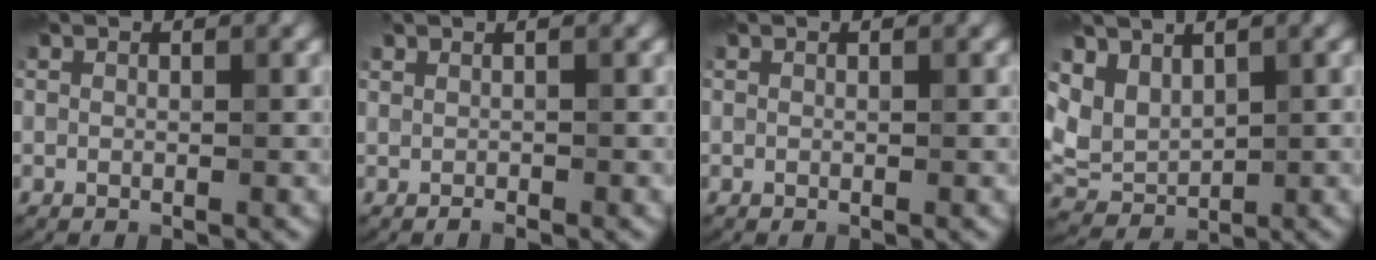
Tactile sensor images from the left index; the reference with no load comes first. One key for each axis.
{"total": 0.8, "fx": 0.0, "fy": 0.2, "fz": 0.7, "tx": -0.012, "ty": 0.002, "tz": -0.001}
{"total": 0.0}
{"total": 3.2, "fx": 1.7, "fy": 2.2, "fz": 1.6, "tx": -0.035, "ty": -0.007, "tz": 0.037}